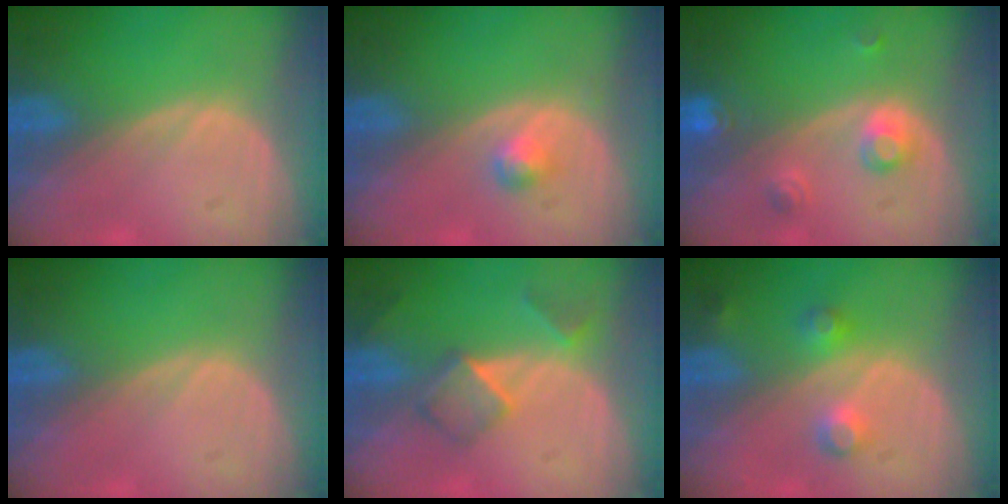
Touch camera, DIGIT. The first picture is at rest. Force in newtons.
{"total": 1.7, "press": 1.7, "slide": 0.2}
{"total": 3.6, "press": 3.3, "slide": 1.5}
{"total": 0.0}
{"total": 5.2, "press": 4.5, "slide": 2.7}
{"total": 3.6, "press": 3.4, "slide": 1.1}